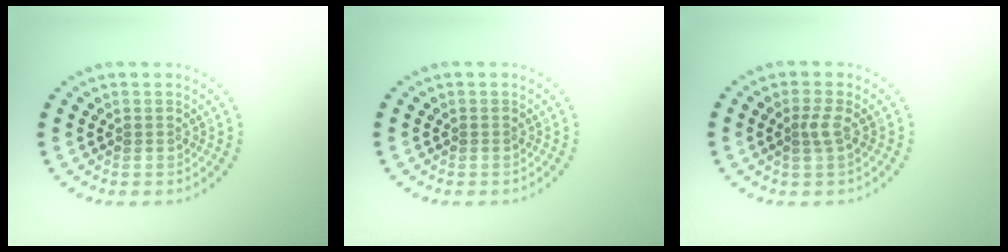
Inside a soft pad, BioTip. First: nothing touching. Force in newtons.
{"total": 0.0}
{"total": 1.4, "press": 1.1, "slide": 0.9}